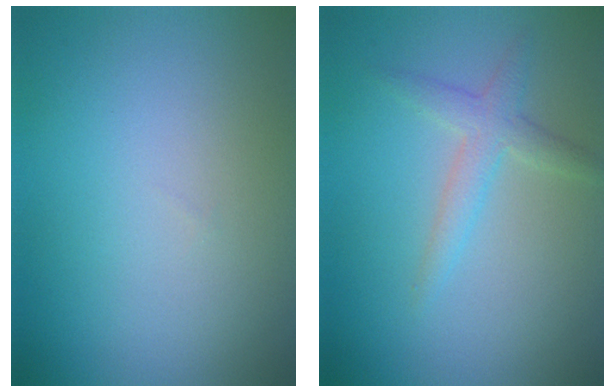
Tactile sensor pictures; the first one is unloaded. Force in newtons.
{"total": 2.3, "press": 2.3, "slide": 0.0}